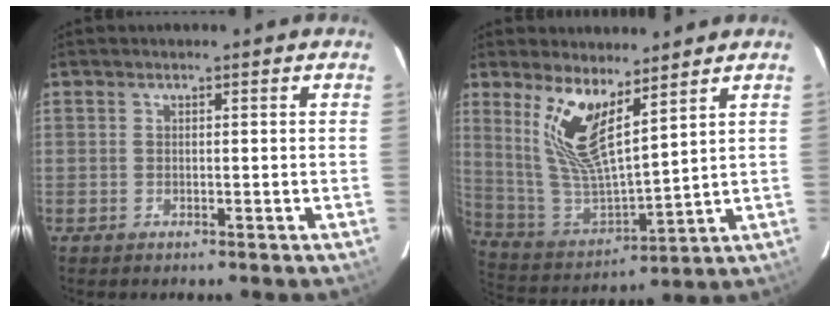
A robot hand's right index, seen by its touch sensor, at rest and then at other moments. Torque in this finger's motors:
{"motor_torque": [0.70, 0.59, 0.33, 0.18]}